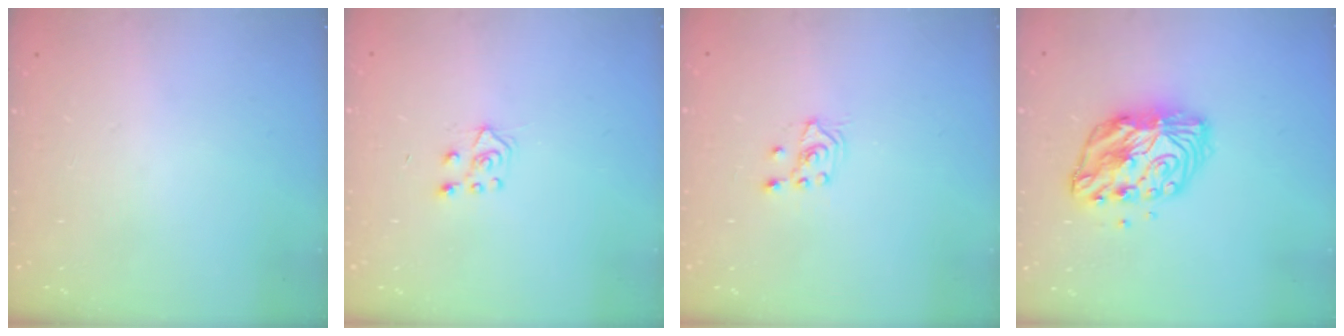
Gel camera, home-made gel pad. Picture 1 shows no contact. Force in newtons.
{"total": 6.1, "press": 6.1, "slide": 0.5}
{"total": 2.1, "press": 2.0, "slide": 0.8}
{"total": 11.1, "press": 11.1, "slide": 0.8}